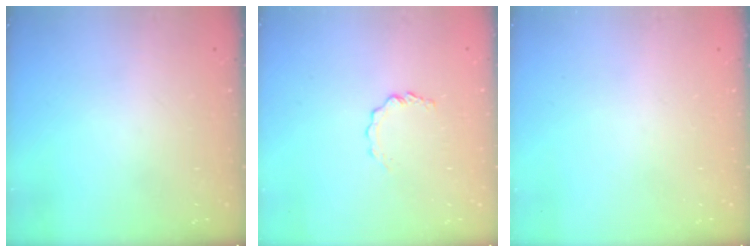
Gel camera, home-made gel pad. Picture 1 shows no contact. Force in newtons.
{"total": 2.9, "press": 2.9, "slide": 0.3}
{"total": 0.0}